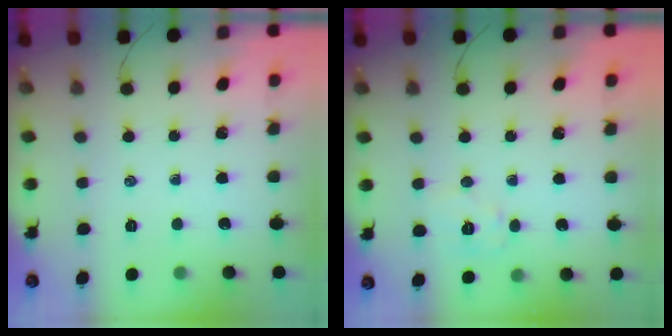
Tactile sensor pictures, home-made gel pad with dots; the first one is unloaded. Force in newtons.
{"total": 7.2, "press": 7.2, "slide": 0.9}